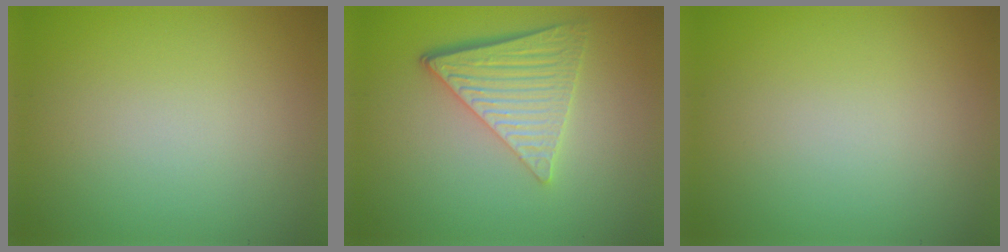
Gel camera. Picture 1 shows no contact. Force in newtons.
{"total": 5.8, "press": 4.3, "slide": 4.0}
{"total": 0.0}